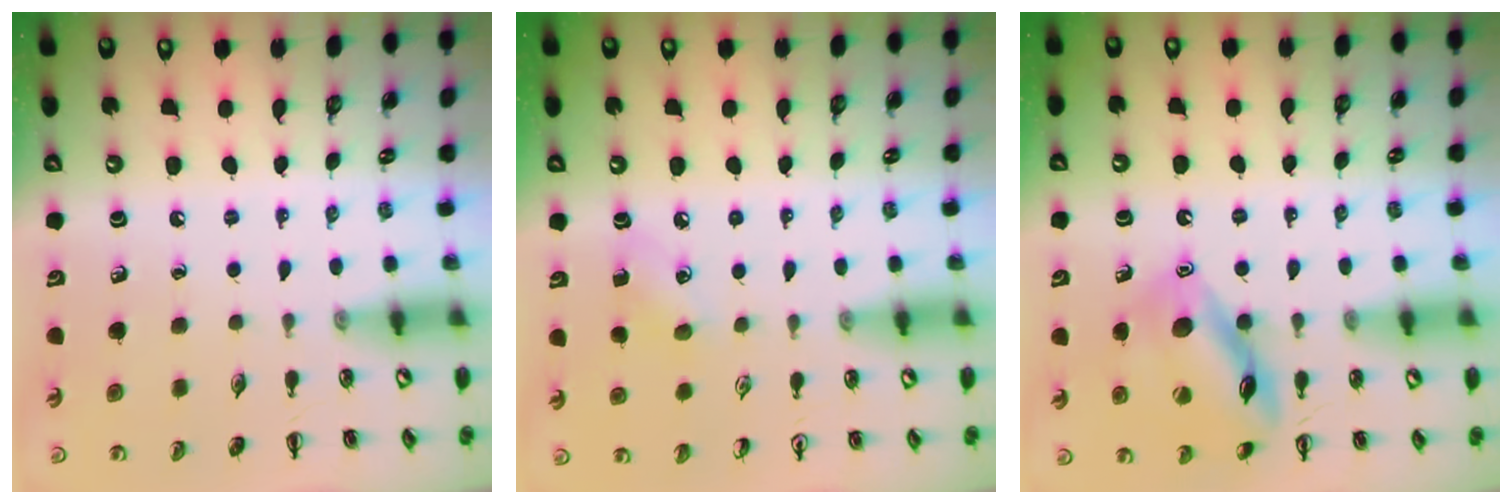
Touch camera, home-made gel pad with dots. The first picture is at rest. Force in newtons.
{"total": 5.8, "press": 5.7, "slide": 1.4}
{"total": 14.4, "press": 14.3, "slide": 1.1}